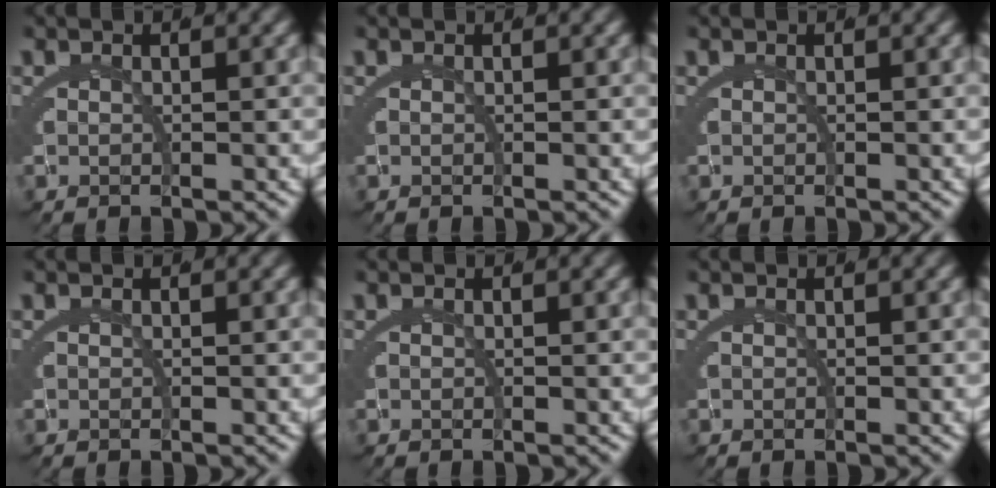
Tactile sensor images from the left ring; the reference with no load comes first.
{"total": 0.0}
{"total": 0.0}
{"total": 0.0}
{"total": 0.0}
{"total": 0.0}